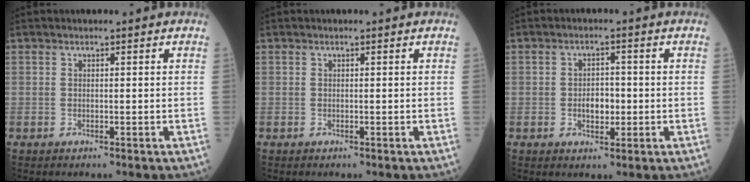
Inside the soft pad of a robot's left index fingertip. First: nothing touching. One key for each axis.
{"total": 0.0}
{"total": 3.3, "fx": -0.6, "fy": 2.0, "fz": 2.6, "tx": -0.042, "ty": 0.004, "tz": -0.006}